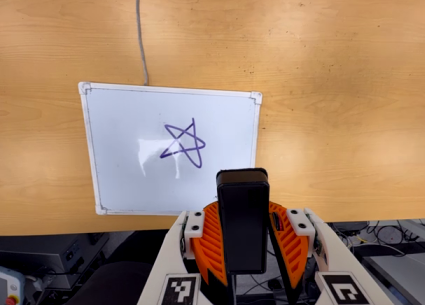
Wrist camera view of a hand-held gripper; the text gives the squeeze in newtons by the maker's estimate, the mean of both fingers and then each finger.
{"total": 8.8, "left": 8.1, "right": 9.6}